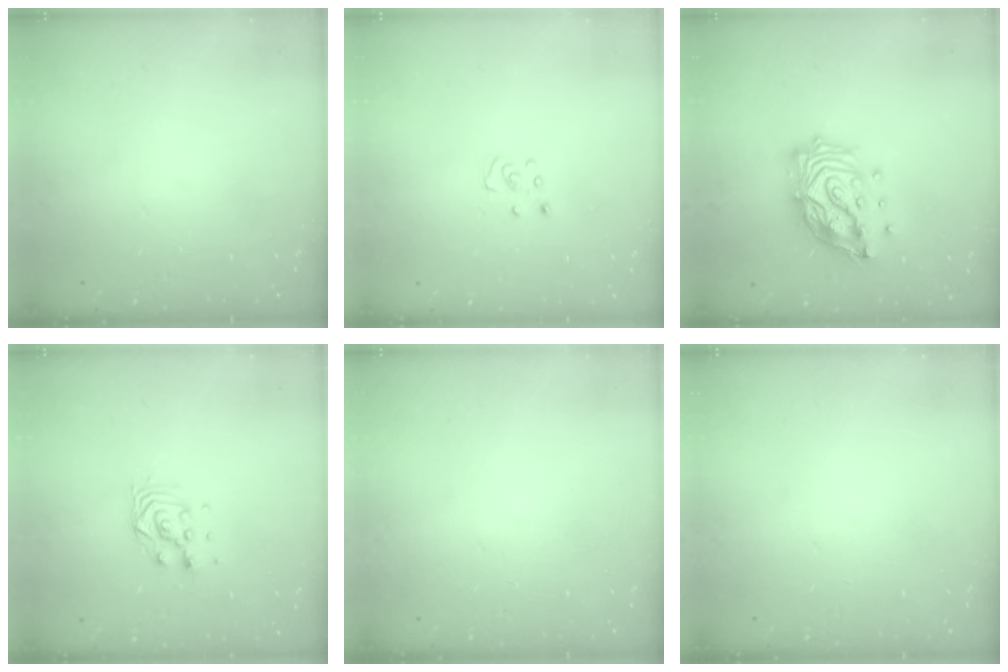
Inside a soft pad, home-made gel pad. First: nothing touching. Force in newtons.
{"total": 3.9, "press": 3.9, "slide": 0.2}
{"total": 16.7, "press": 16.6, "slide": 1.1}
{"total": 7.4, "press": 7.3, "slide": 0.6}
{"total": 0.0}
{"total": 0.0}